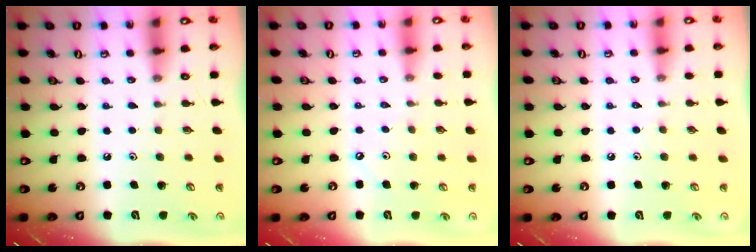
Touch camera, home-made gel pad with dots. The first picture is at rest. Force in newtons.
{"total": 1.9, "press": 1.9, "slide": 0.4}
{"total": 2.1, "press": 2.1, "slide": 0.4}